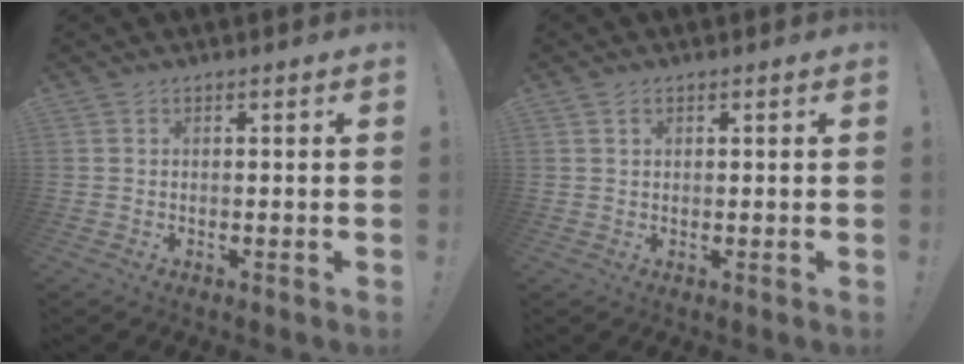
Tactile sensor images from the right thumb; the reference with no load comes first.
{"total": 1.0, "force": [0.6, 0.6, 0.5], "torque": [-0.011, 0.002, 0.011]}